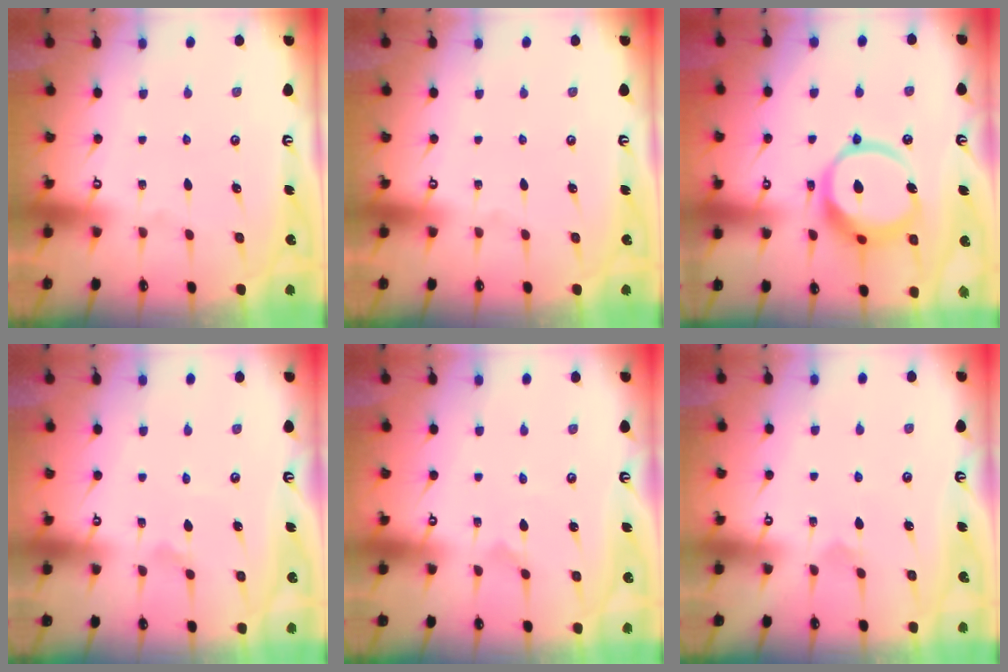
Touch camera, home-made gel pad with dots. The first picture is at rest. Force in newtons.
{"total": 0.0}
{"total": 14.0, "press": 13.9, "slide": 1.9}
{"total": 0.8, "press": 0.8, "slide": 0.1}
{"total": 0.0}
{"total": 3.0, "press": 3.0, "slide": 0.2}